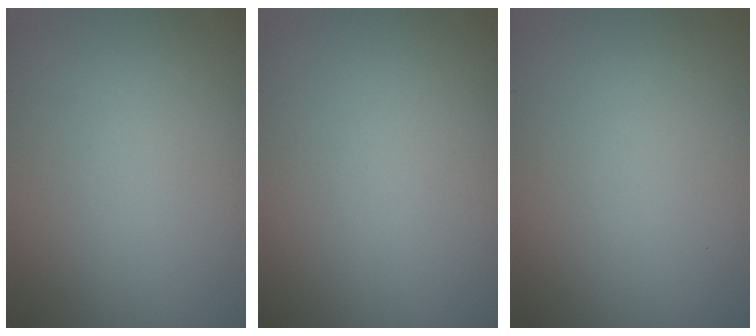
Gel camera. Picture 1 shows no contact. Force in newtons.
{"total": 0.0}
{"total": 0.0}